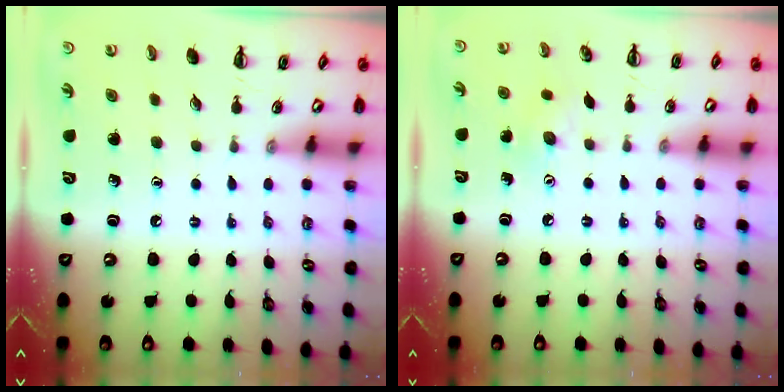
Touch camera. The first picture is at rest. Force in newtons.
{"total": 4.7, "press": 4.5, "slide": 1.3}